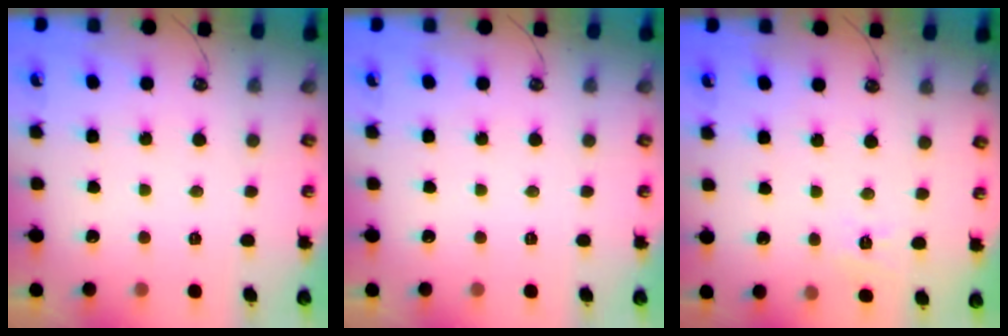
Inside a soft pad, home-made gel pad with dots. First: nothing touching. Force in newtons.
{"total": 0.0}
{"total": 4.7, "press": 4.7, "slide": 0.6}